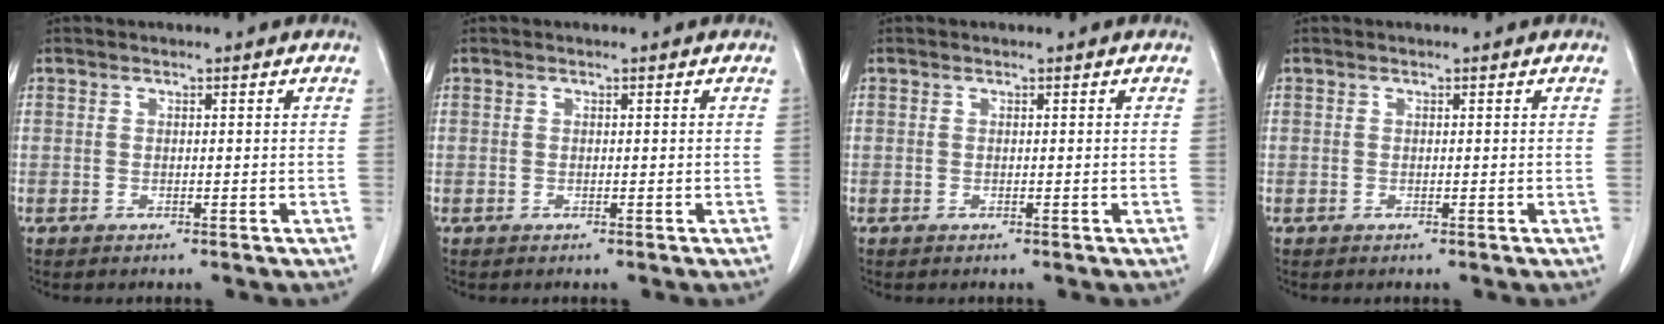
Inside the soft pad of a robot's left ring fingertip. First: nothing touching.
{"total": 0.0}
{"total": 0.0}
{"total": 0.0}